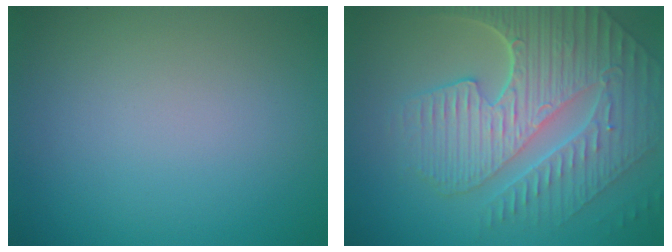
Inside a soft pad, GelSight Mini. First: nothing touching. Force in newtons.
{"total": 9.1, "press": 6.1, "slide": 6.7}